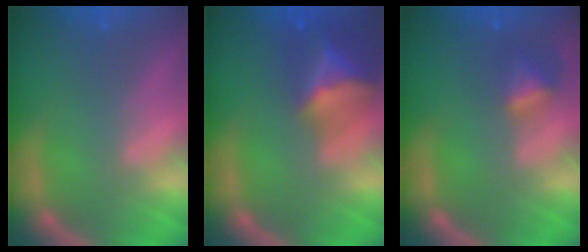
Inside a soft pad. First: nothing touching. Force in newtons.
{"total": 7.5}
{"total": 2.4}